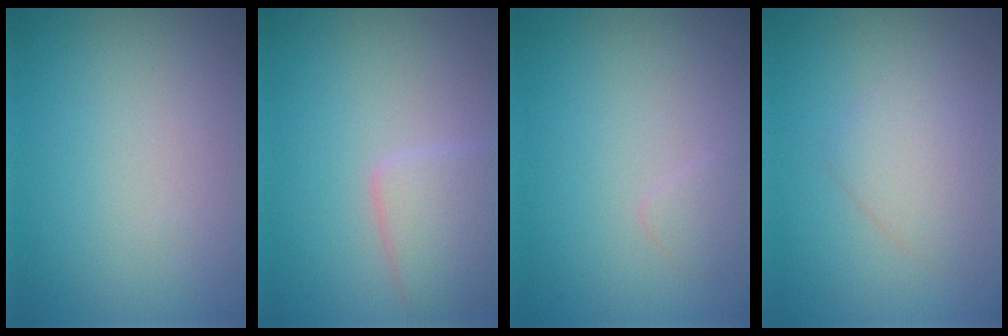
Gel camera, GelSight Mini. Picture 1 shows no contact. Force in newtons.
{"total": 3.4, "press": 3.4, "slide": 0.3}
{"total": 0.8, "press": 0.8, "slide": 0.1}
{"total": 2.2, "press": 2.2, "slide": 0.1}